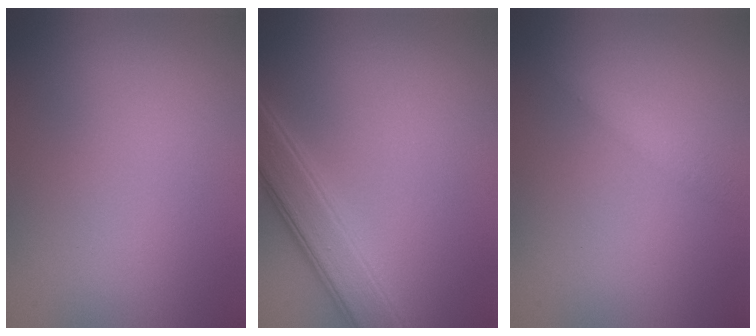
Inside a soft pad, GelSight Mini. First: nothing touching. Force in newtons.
{"total": 4.2, "press": 4.2, "slide": 0.3}
{"total": 1.3, "press": 1.3, "slide": 0.0}